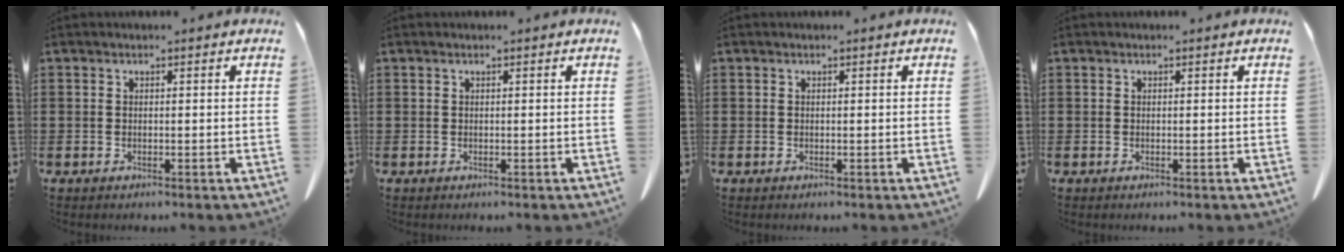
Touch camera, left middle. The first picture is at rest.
{"total": 0.0}
{"total": 0.0}
{"total": 0.0}